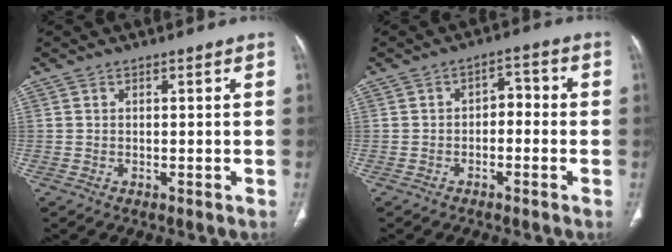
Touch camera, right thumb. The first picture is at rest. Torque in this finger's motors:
{"motor_torque": [0.06, -0.16, 0.11, 0.32, 0.08]}